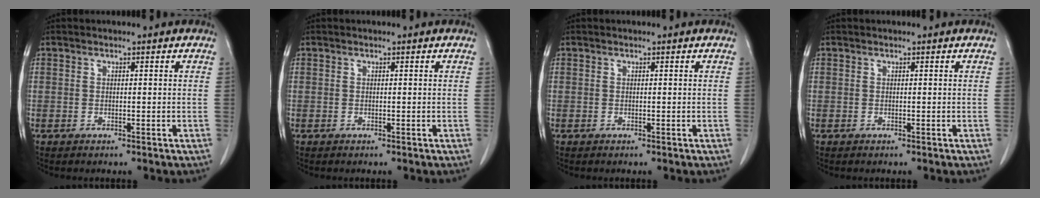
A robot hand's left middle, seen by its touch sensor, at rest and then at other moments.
{"total": 0.0}
{"total": 0.0}
{"total": 0.0}